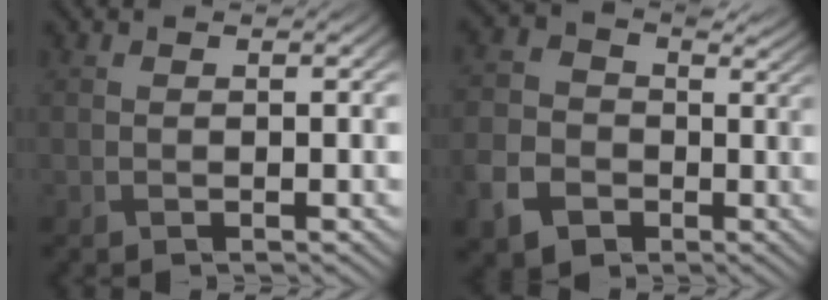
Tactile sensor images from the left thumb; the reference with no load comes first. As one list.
[{"total": 8.5, "force": [-2.1, 7.0, 4.3], "torque": [-0.124, -0.024, -0.049]}]